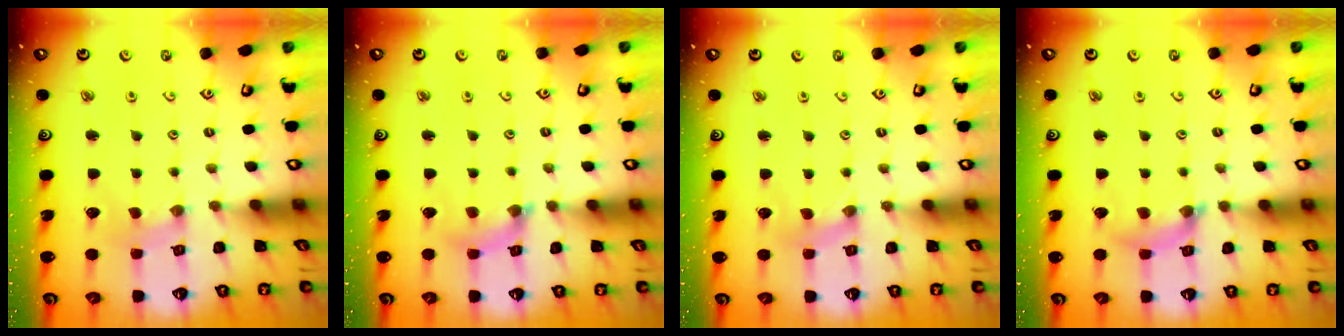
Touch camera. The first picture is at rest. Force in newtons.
{"total": 4.7, "press": 4.7, "slide": 0.5}
{"total": 0.0}
{"total": 6.4, "press": 6.4, "slide": 0.6}